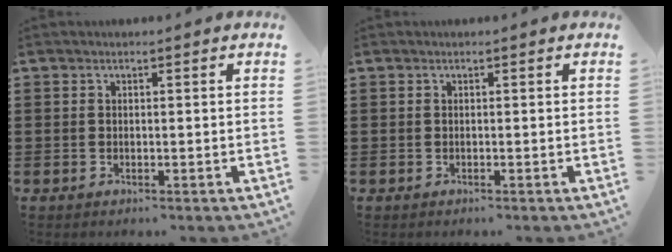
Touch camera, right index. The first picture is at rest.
{"total": 0.0}